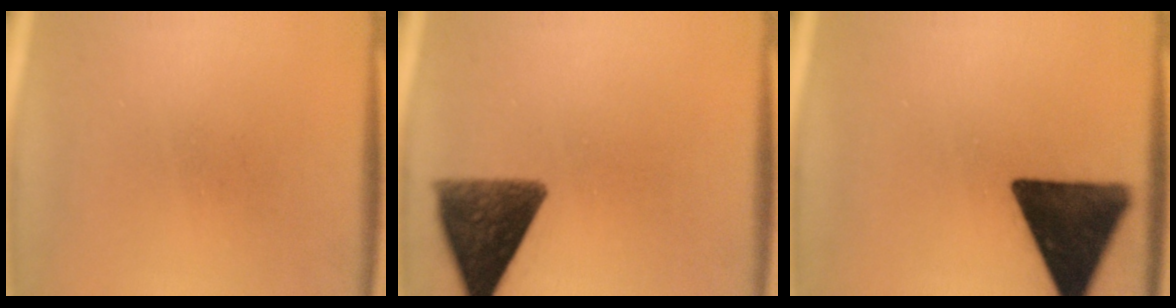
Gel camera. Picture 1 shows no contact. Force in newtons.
{"total": 10.7}
{"total": 16.0}